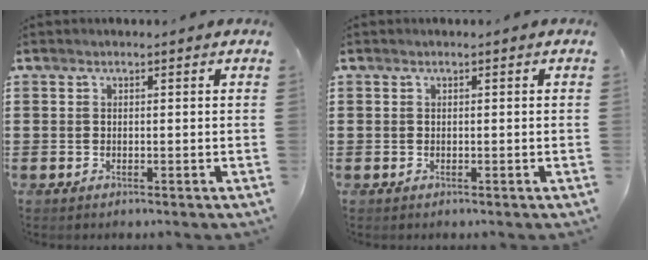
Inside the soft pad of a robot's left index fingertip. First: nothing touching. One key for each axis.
{"total": 0.0}